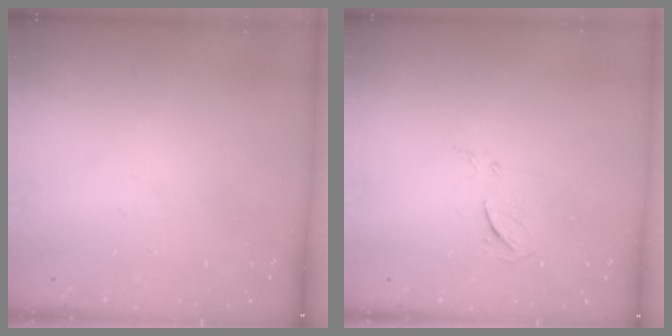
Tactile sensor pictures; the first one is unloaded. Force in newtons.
{"total": 7.3, "press": 7.3, "slide": 0.5}